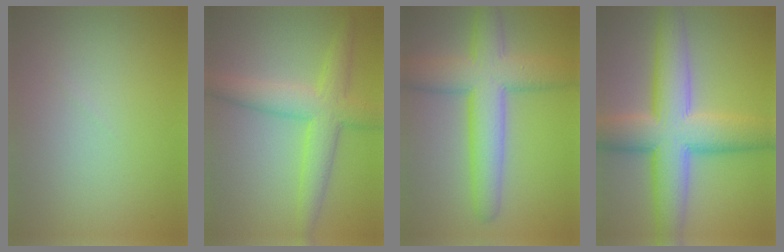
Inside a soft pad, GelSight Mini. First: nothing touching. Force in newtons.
{"total": 5.6, "press": 5.6, "slide": 0.1}
{"total": 8.4, "press": 8.4, "slide": 0.2}
{"total": 10.8, "press": 10.8, "slide": 0.4}